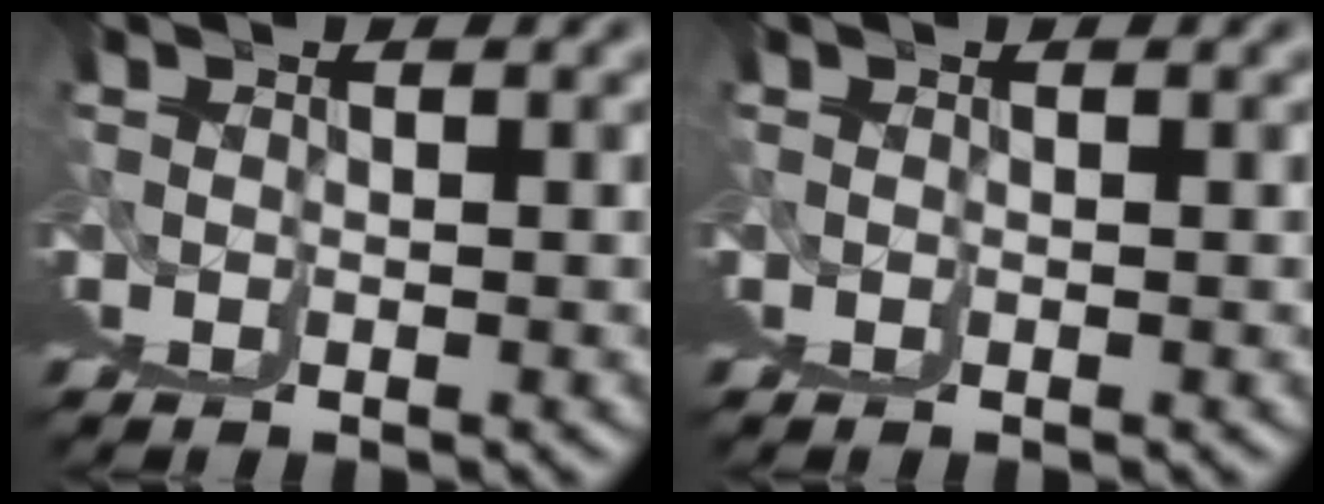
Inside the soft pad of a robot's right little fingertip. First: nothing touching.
{"total": 0.0}